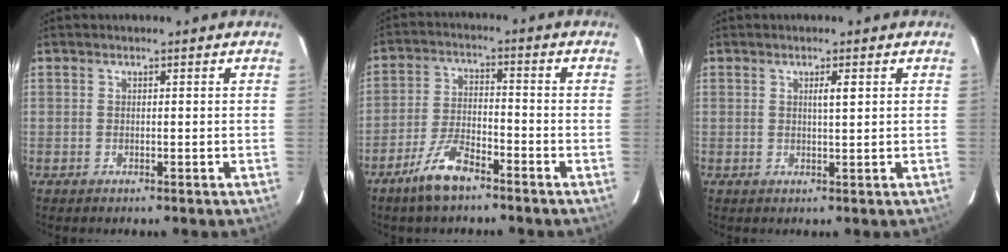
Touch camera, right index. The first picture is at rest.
{"total": 7.2, "force": [-5.2, 1.9, 4.5], "torque": [-0.099, -0.006, -0.102]}
{"total": 1.7, "force": [0.6, 0.0, 1.5], "torque": [-0.028, 0.000, 0.009]}